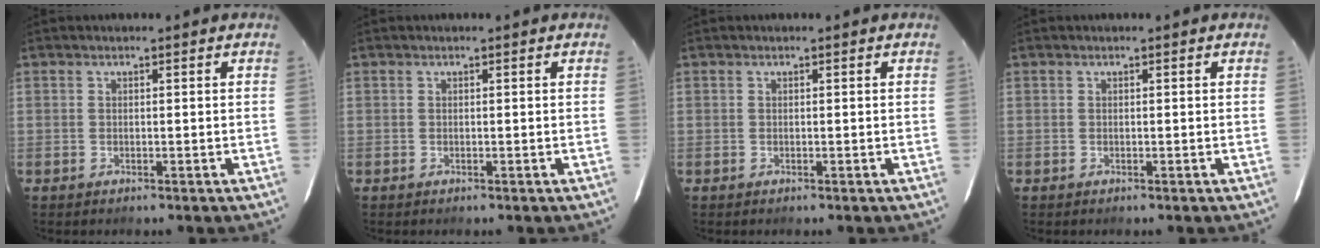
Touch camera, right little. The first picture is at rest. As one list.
[{"total": 0.0}, {"total": 0.0}, {"total": 0.0}]